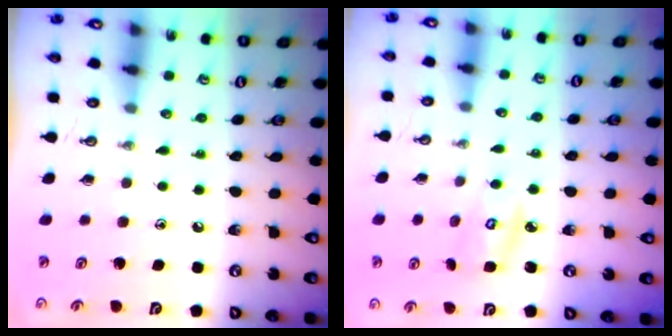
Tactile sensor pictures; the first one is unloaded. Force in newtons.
{"total": 3.8, "press": 3.8, "slide": 0.2}